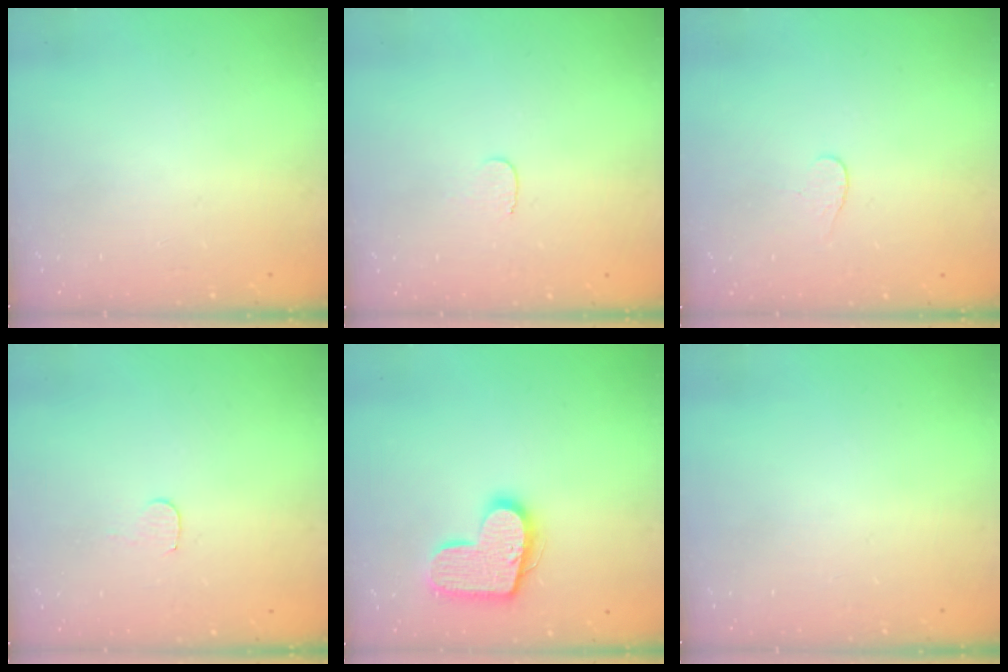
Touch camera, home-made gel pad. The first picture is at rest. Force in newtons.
{"total": 3.1, "press": 3.1, "slide": 0.3}
{"total": 3.4, "press": 3.4, "slide": 0.4}
{"total": 3.5, "press": 3.5, "slide": 0.3}
{"total": 15.7, "press": 15.6, "slide": 0.9}
{"total": 0.0}